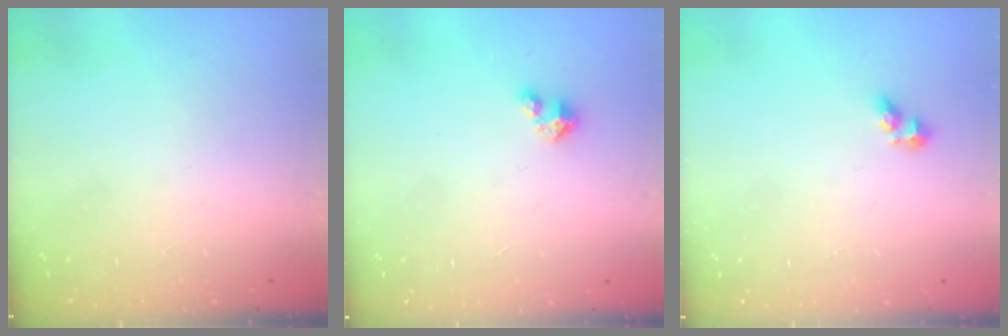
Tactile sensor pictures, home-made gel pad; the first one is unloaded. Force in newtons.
{"total": 2.3, "press": 2.3, "slide": 0.3}
{"total": 4.8, "press": 4.7, "slide": 0.7}